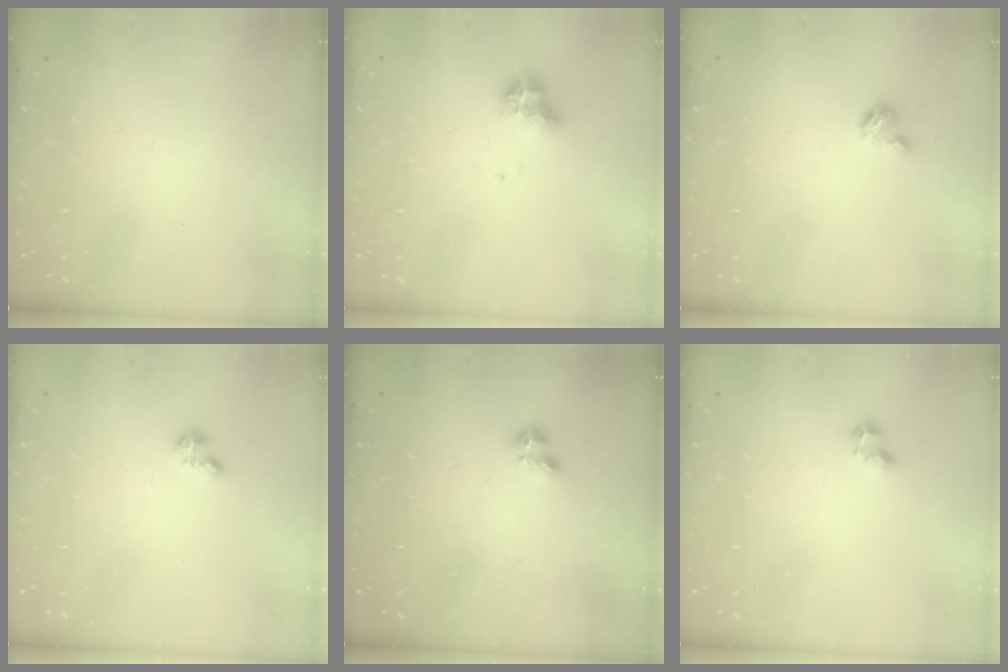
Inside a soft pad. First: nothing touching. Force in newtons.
{"total": 7.8, "press": 7.7, "slide": 1.1}
{"total": 2.9, "press": 2.9, "slide": 0.3}
{"total": 1.1, "press": 1.1, "slide": 0.3}
{"total": 2.2, "press": 2.2, "slide": 0.4}
{"total": 2.5, "press": 2.3, "slide": 0.9}